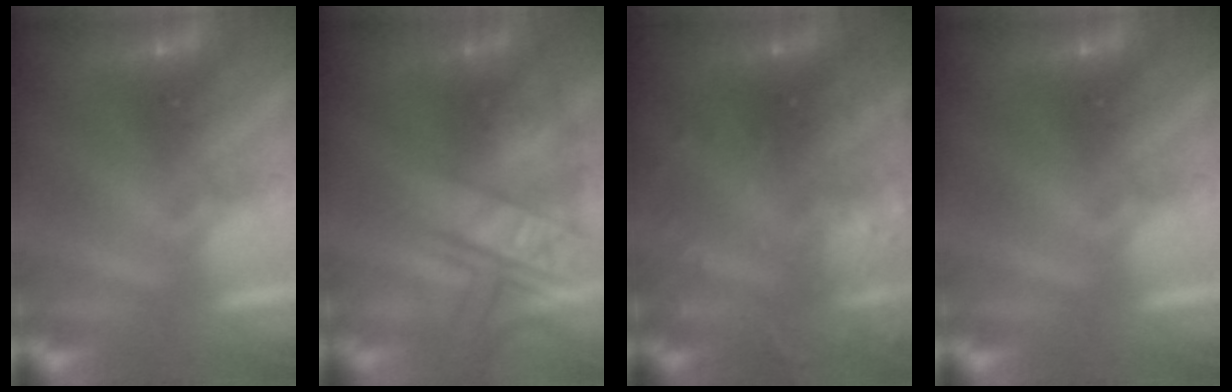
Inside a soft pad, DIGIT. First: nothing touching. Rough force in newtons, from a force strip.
{"total": 2.5}
{"total": 3.1}
{"total": 0.0}